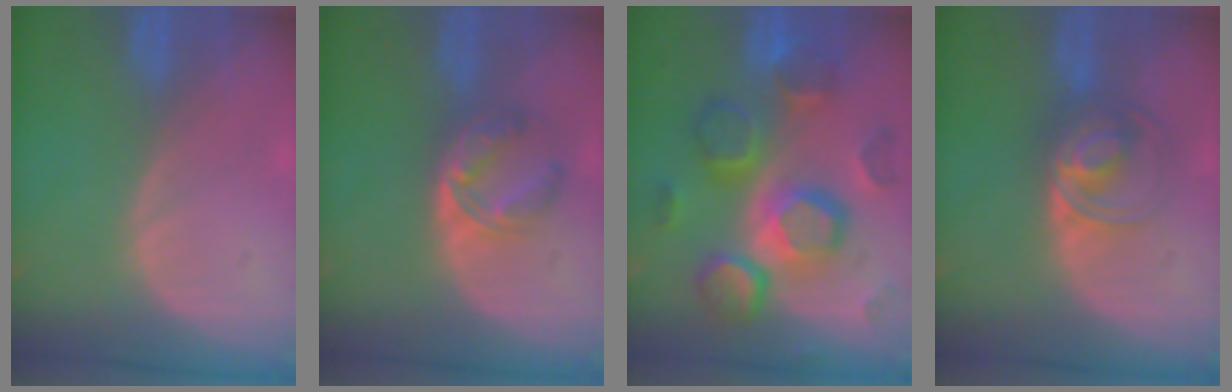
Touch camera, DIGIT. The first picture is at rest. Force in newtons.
{"total": 5.6, "press": 5.4, "slide": 1.4}
{"total": 12.3, "press": 12.3, "slide": 1.0}
{"total": 6.8, "press": 5.9, "slide": 3.3}